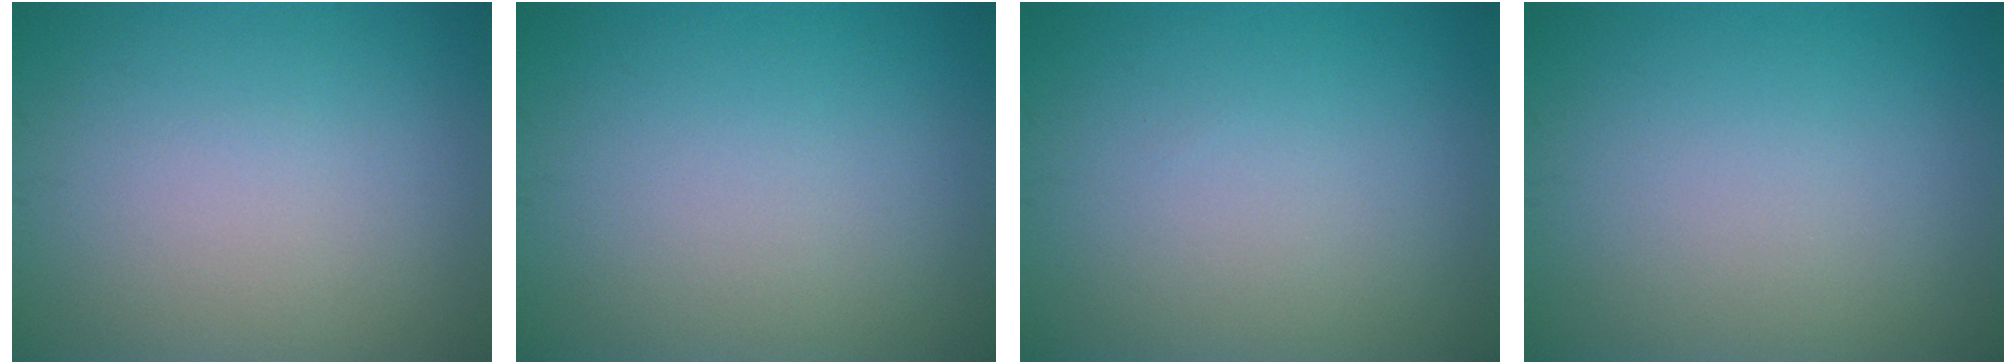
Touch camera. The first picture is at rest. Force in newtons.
{"total": 0.0}
{"total": 0.0}
{"total": 0.0}